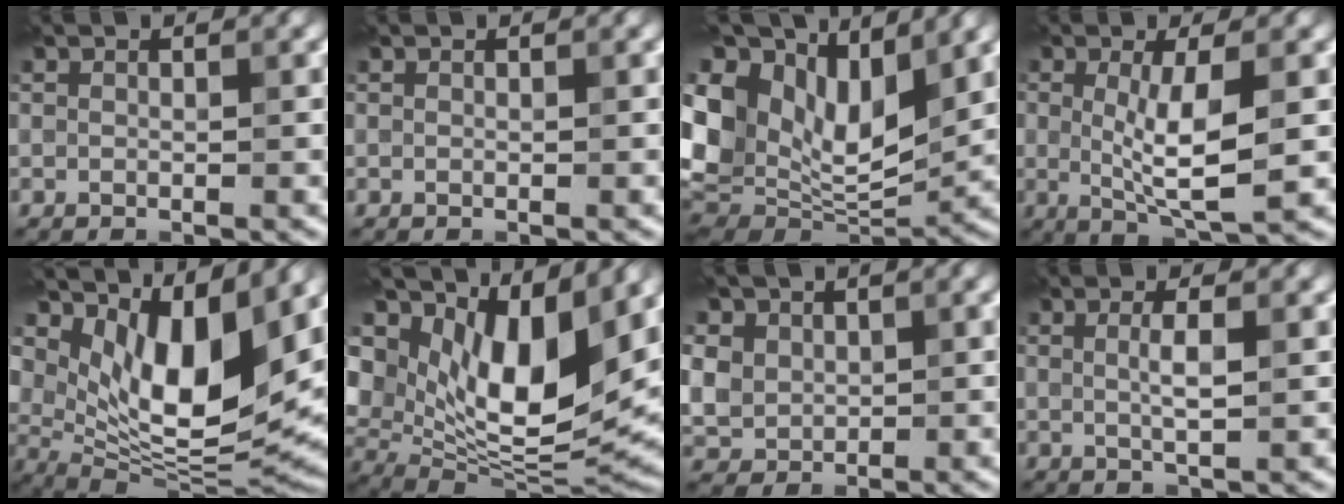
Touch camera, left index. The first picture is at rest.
{"total": 0.0}
{"total": 13.6, "force": [5.5, 8.3, 9.2], "torque": [-0.206, 0.025, 0.097]}
{"total": 5.2, "force": [0.0, 1.4, 5.0], "torque": [-0.099, -0.008, 0.003]}
{"total": 10.5, "force": [3.6, 5.2, 8.4], "torque": [-0.136, -0.030, 0.073]}
{"total": 11.9, "force": [4.8, 5.7, 9.3], "torque": [-0.164, -0.013, 0.095]}
{"total": 6.8, "force": [2.5, 5.7, 2.9], "torque": [-0.089, 0.020, 0.039]}
{"total": 2.3, "force": [0.2, 0.6, 2.2], "torque": [-0.041, 0.002, 0.004]}